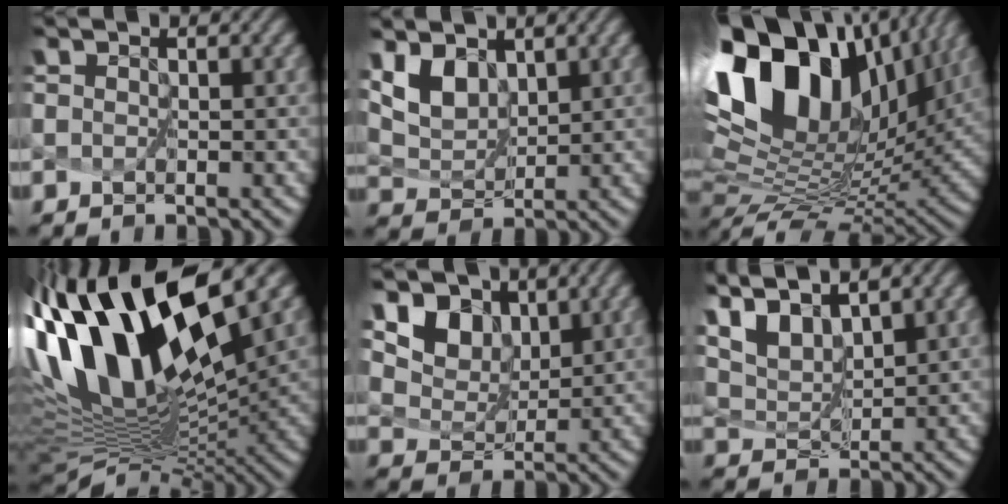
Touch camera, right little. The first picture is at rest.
{"total": 3.8, "force": [2.9, 1.8, 1.6], "torque": [-0.054, -0.014, 0.074]}
{"total": 16.7, "force": [7.8, 8.2, 12.2], "torque": [-0.258, 0.036, 0.143]}
{"total": 16.0, "force": [5.7, 6.7, 13.3], "torque": [-0.250, 0.022, 0.099]}
{"total": 8.7, "force": [5.5, 5.5, 3.9], "torque": [-0.099, -0.006, 0.107]}
{"total": 6.0, "force": [5.1, 1.7, 2.7], "torque": [-0.082, 0.007, 0.097]}